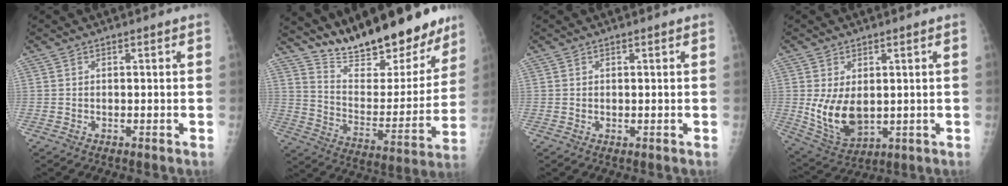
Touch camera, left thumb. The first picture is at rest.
{"total": 24.2, "force": [20.1, 7.7, 11.0], "torque": [-0.131, -0.112, 0.308]}
{"total": 0.8, "force": [0.4, 0.3, 0.6], "torque": [-0.007, -0.001, 0.007]}
{"total": 9.7, "force": [0.4, 6.0, 7.6], "torque": [-0.126, -0.022, 0.027]}